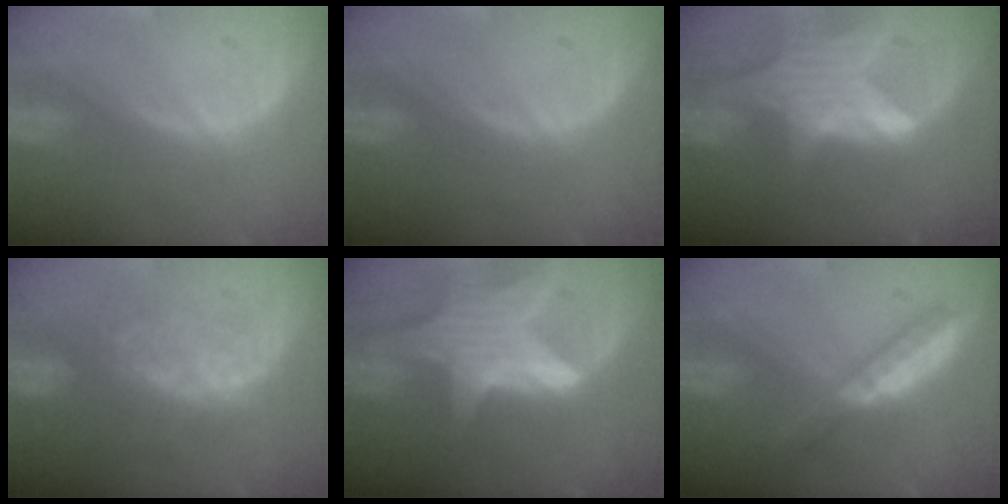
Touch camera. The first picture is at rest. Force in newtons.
{"total": 0.0}
{"total": 7.8, "press": 7.1, "slide": 3.2}
{"total": 8.1, "press": 7.5, "slide": 3.1}
{"total": 9.5, "press": 9.5, "slide": 0.7}
{"total": 5.5, "press": 4.8, "slide": 2.6}